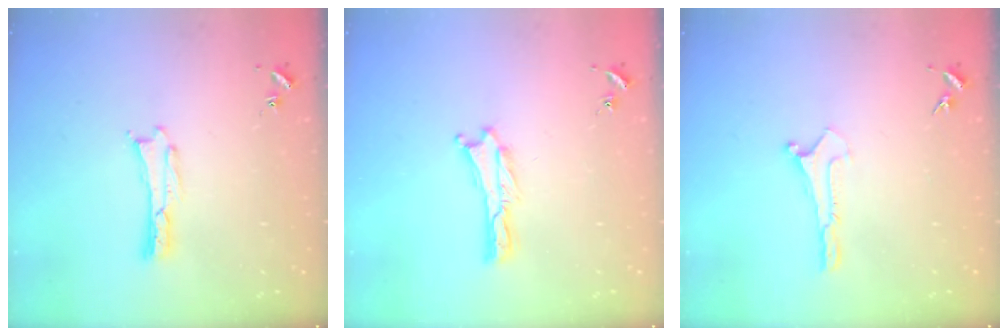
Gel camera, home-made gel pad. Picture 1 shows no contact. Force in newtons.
{"total": 0.0}
{"total": 0.0}